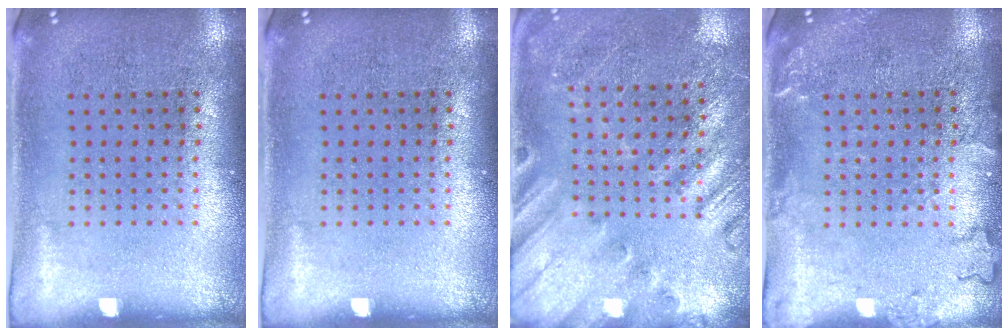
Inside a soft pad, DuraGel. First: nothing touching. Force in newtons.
{"total": 0.0}
{"total": 2.2, "press": 2.1, "slide": 0.8}
{"total": 1.9, "press": 1.9, "slide": 0.3}